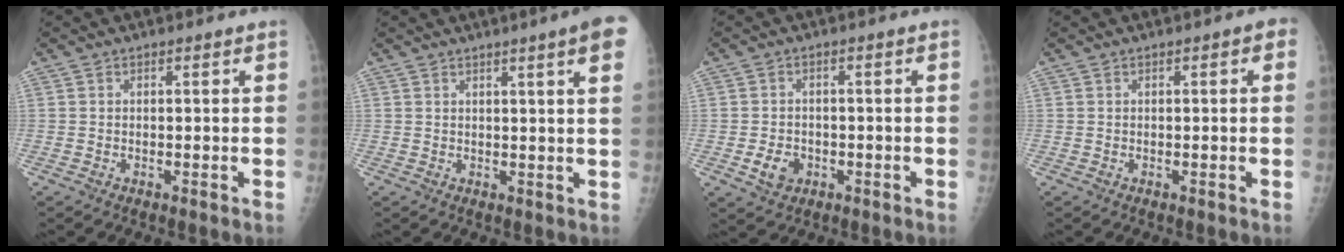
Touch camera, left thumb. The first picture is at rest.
{"total": 7.5, "force": [3.9, 0.0, 6.4], "torque": [-0.072, -0.005, 0.038]}
{"total": 4.3, "force": [-1.5, 3.4, 2.1], "torque": [-0.027, 0.006, -0.019]}
{"total": 1.6, "force": [0.3, 0.6, 1.4], "torque": [-0.011, 0.005, -0.002]}